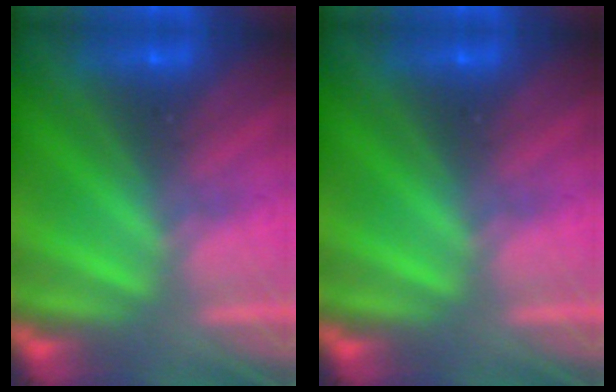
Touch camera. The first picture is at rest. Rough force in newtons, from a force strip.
{"total": 0.0}